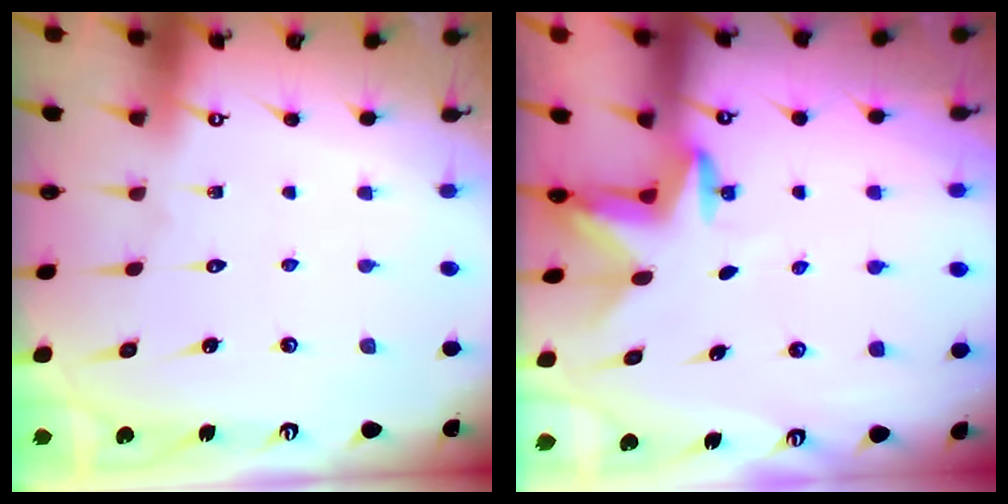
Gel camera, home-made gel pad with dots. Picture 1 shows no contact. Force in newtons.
{"total": 3.0, "press": 2.9, "slide": 0.7}